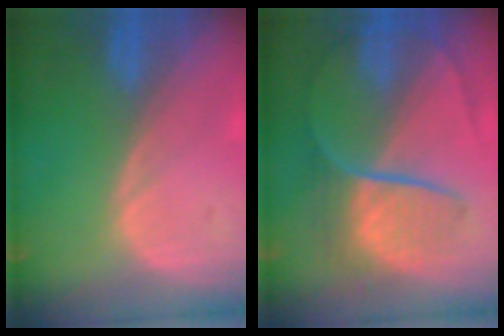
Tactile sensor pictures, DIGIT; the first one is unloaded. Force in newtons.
{"total": 8.8, "press": 7.6, "slide": 4.6}